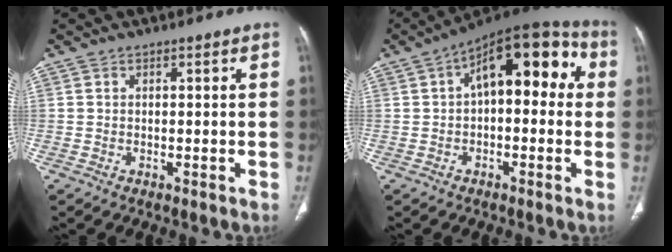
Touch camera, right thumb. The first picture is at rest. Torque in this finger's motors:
{"motor_torque": [1.38, 3.09, 1.25, 0.01, 0.15]}